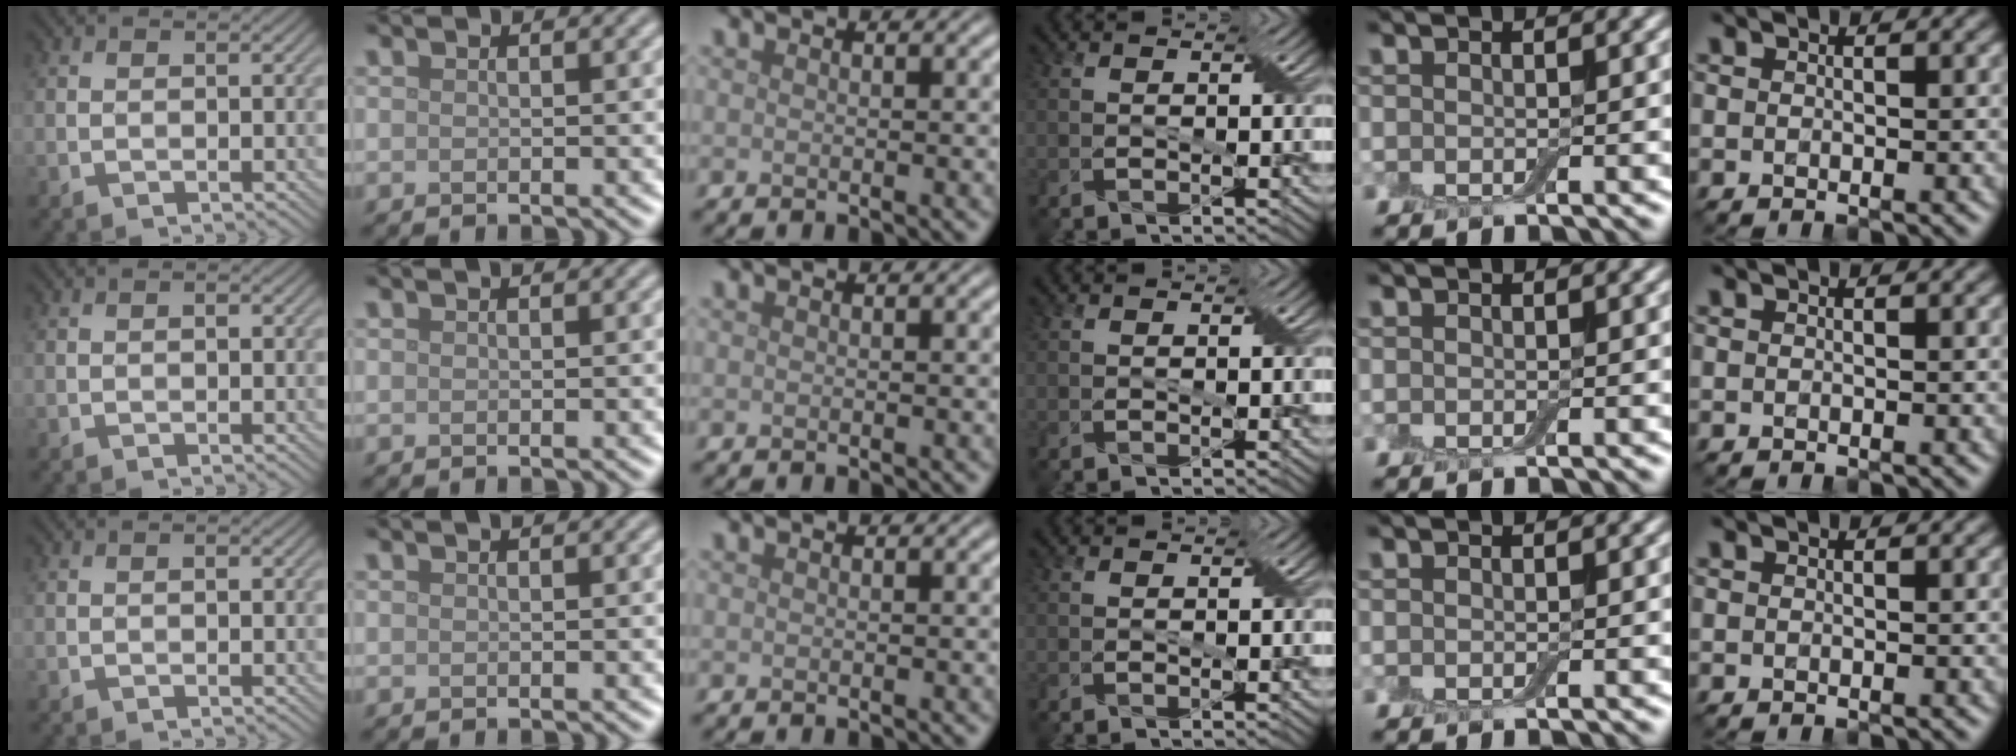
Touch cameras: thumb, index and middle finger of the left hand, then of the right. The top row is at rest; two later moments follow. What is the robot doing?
{"motion": "fold", "object": "bandage"}